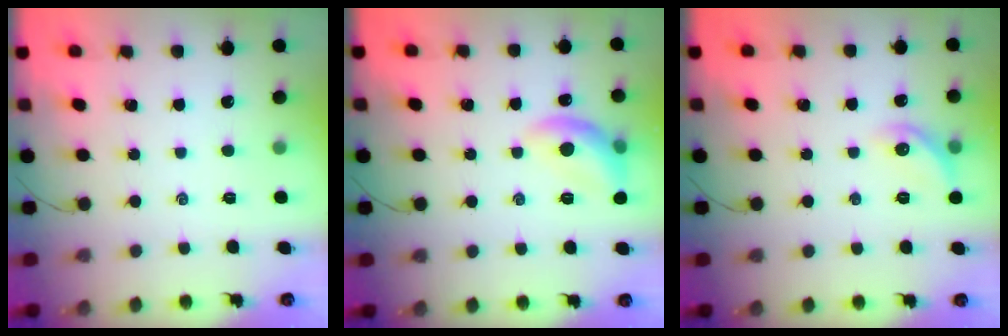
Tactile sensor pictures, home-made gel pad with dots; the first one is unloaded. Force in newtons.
{"total": 11.6, "press": 11.6, "slide": 0.7}
{"total": 8.4, "press": 8.4, "slide": 0.2}